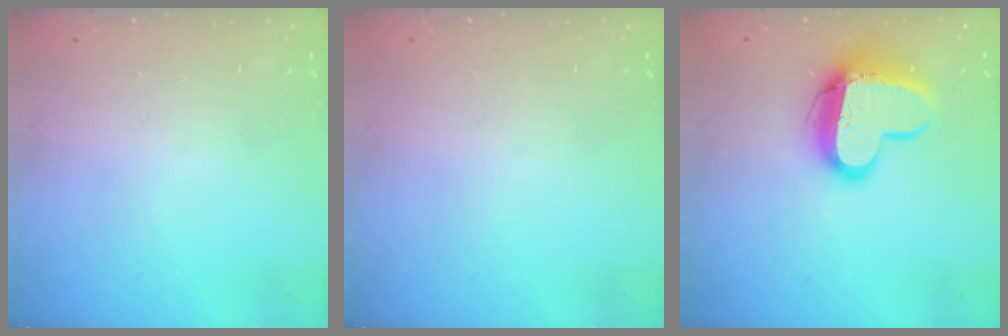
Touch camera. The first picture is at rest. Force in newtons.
{"total": 0.0}
{"total": 14.4, "press": 14.3, "slide": 1.4}